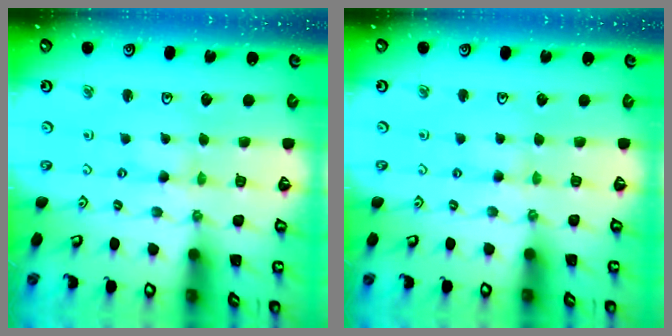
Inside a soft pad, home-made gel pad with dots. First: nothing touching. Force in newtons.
{"total": 1.8, "press": 1.7, "slide": 0.3}